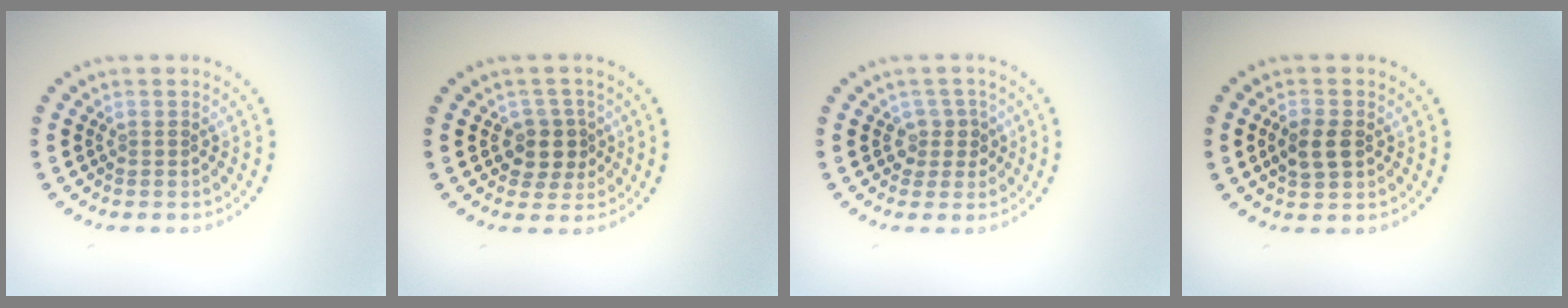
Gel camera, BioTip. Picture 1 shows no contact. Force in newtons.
{"total": 2.6, "press": 2.3, "slide": 1.1}
{"total": 1.9, "press": 1.4, "slide": 1.3}
{"total": 2.5, "press": 2.5, "slide": 0.3}